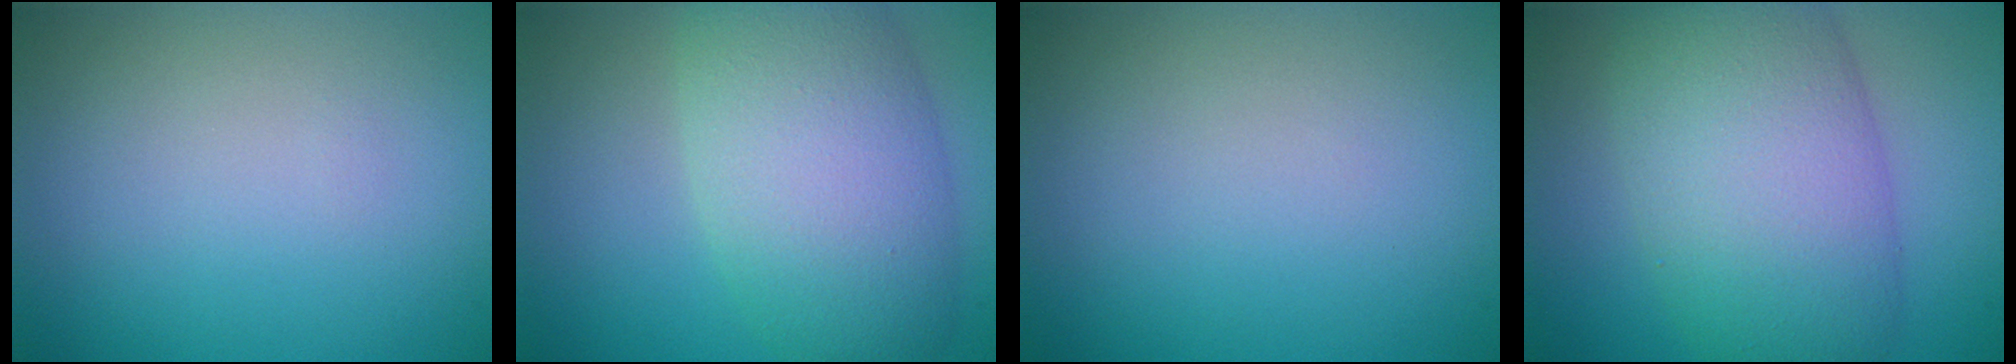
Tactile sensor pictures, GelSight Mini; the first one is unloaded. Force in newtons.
{"total": 8.6, "press": 8.6, "slide": 0.4}
{"total": 0.0}
{"total": 10.1, "press": 10.1, "slide": 0.2}